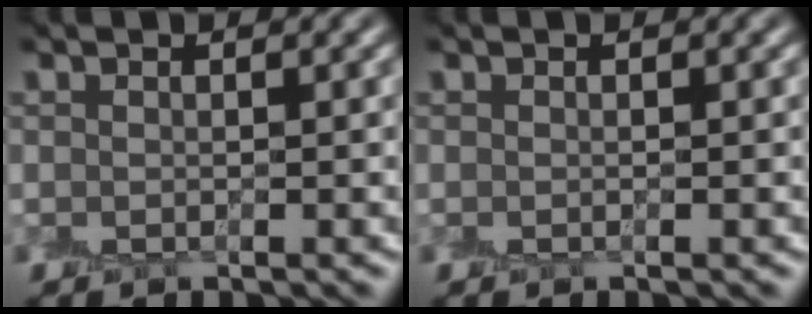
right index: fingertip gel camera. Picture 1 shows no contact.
{"total": 0.0}